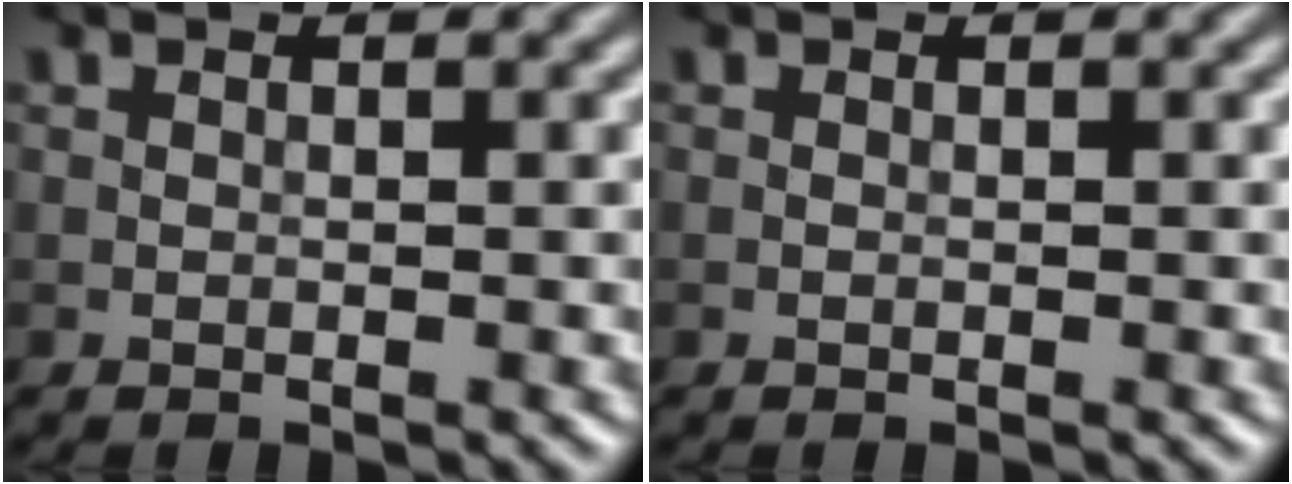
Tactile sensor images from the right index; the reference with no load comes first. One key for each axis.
{"total": 0.0}